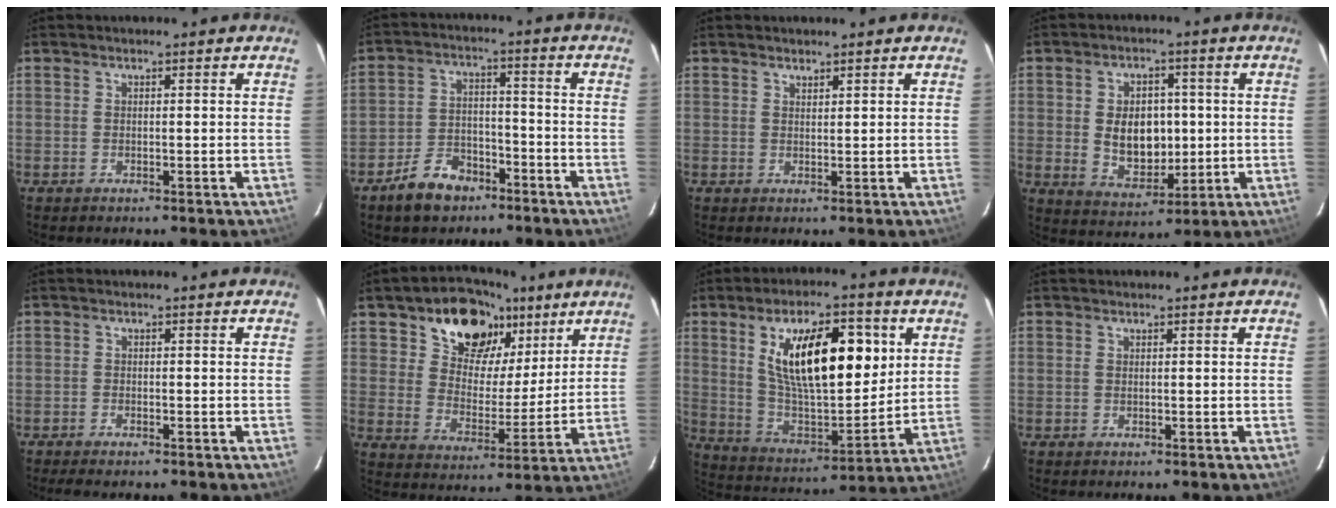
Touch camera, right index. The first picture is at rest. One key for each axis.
{"total": 8.6, "fx": -6.1, "fy": 5.0, "fz": 3.4, "tx": -0.083, "ty": 0.020, "tz": -0.093}
{"total": 1.0, "fx": 1.0, "fy": 0.1, "fz": -0.1, "tx": 0.001, "ty": -0.001, "tz": 0.018}
{"total": 9.5, "fx": 0.3, "fy": 6.7, "fz": 6.8, "tx": -0.127, "ty": 0.002, "tz": 0.021}
{"total": 2.7, "fx": -2.3, "fy": 0.6, "fz": 1.2, "tx": -0.037, "ty": -0.010, "tz": -0.039}
{"total": 15.5, "fx": 9.3, "fy": 10.2, "fz": 7.0, "tx": -0.123, "ty": 0.017, "tz": 0.160}
{"total": 20.8, "fx": 7.1, "fy": 8.6, "fz": 17.6, "tx": -0.294, "ty": 0.004, "tz": 0.131}
{"total": 0.0}